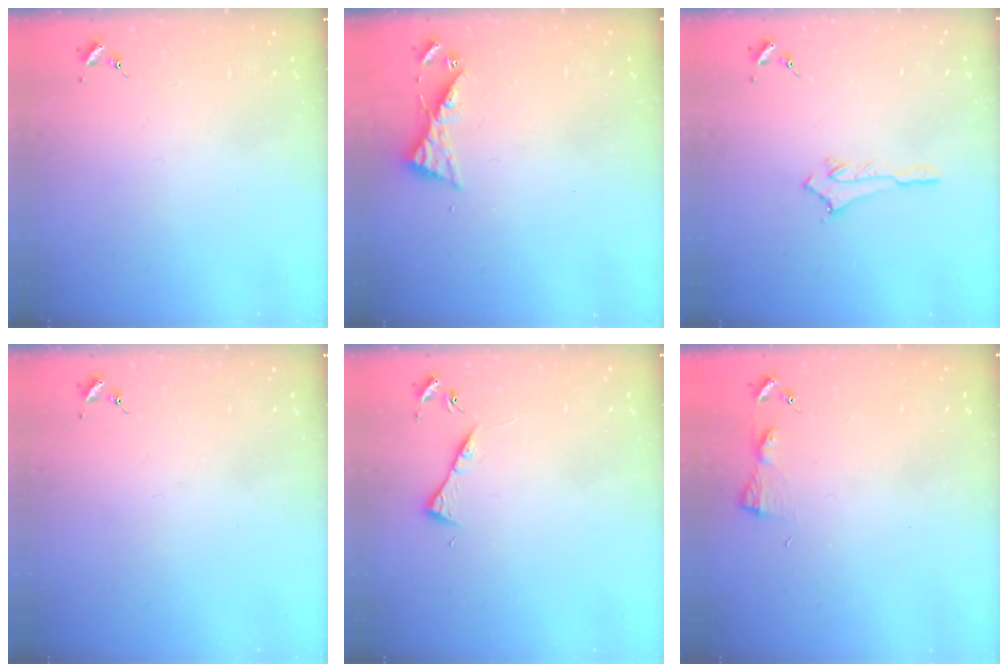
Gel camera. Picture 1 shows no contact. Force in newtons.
{"total": 5.2, "press": 5.2, "slide": 0.4}
{"total": 2.9, "press": 2.9, "slide": 0.2}
{"total": 0.0}
{"total": 4.2, "press": 4.1, "slide": 0.5}
{"total": 4.2, "press": 4.2, "slide": 0.5}